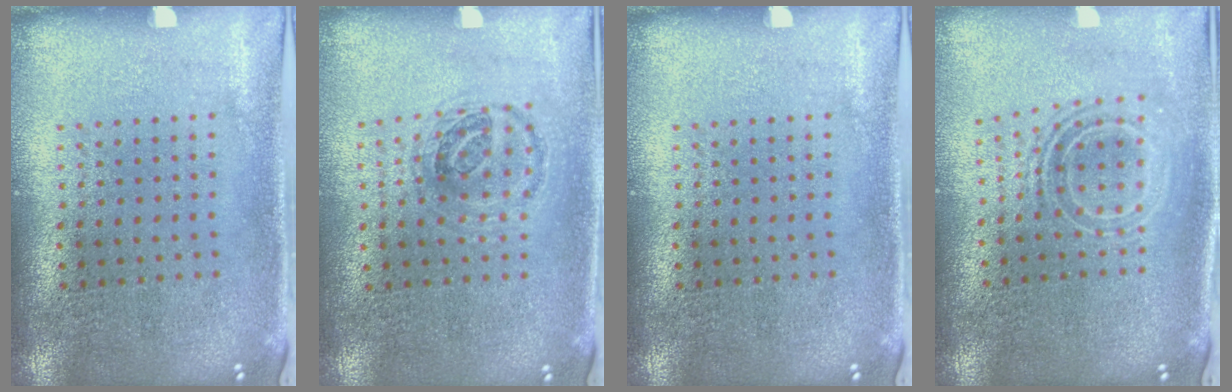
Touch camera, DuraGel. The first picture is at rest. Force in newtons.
{"total": 0.9, "press": 0.9, "slide": 0.2}
{"total": 0.0}
{"total": 1.7, "press": 1.3, "slide": 1.1}